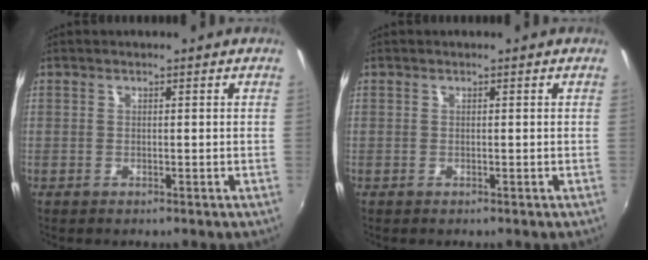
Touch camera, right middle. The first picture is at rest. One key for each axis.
{"total": 0.0}